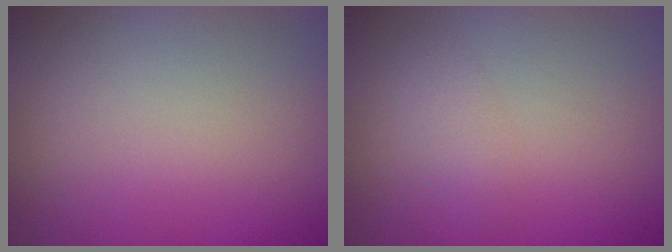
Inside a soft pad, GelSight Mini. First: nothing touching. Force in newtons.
{"total": 1.3, "press": 1.3, "slide": 0.1}